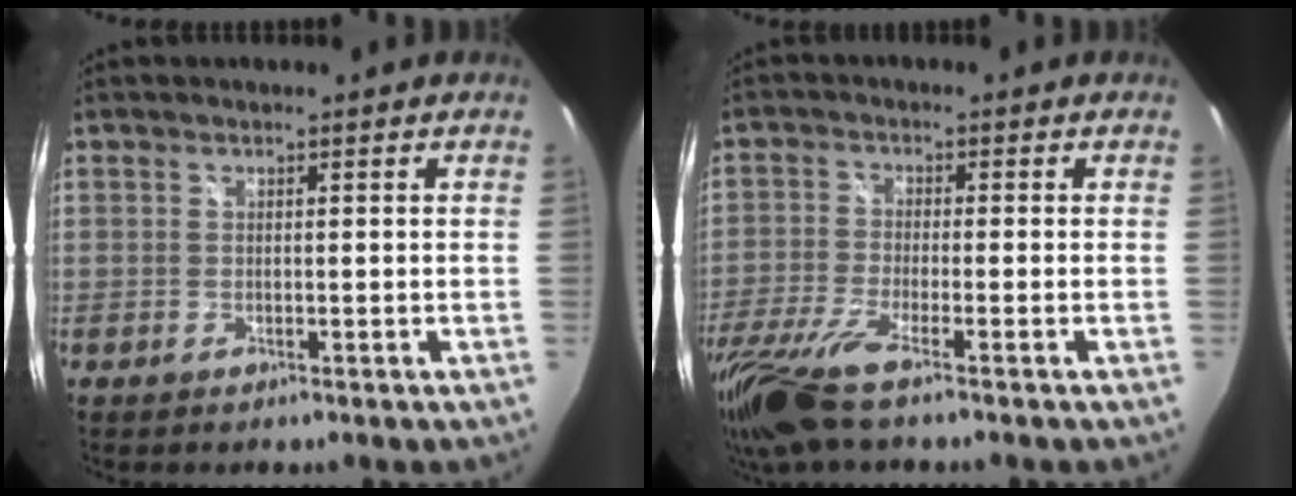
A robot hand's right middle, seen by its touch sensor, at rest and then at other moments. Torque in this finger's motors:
{"motor_torque": [1.16, -0.97, 0.41, 0.15]}